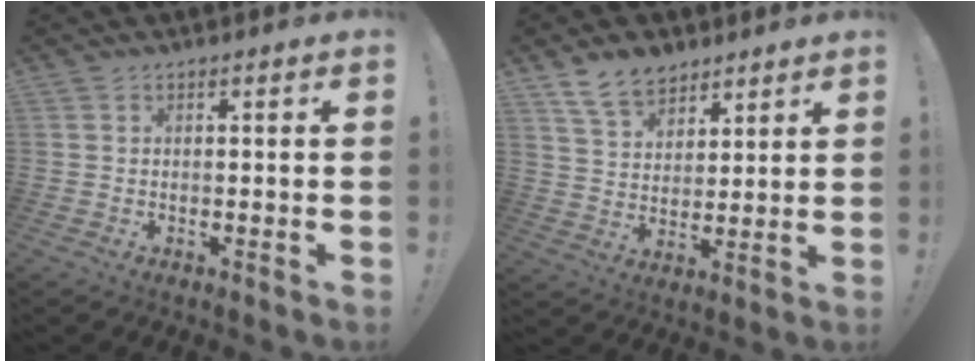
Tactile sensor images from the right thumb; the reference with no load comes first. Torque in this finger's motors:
{"motor_torque": [-0.24, 0.30, 0.22, 0.13, 0.00]}